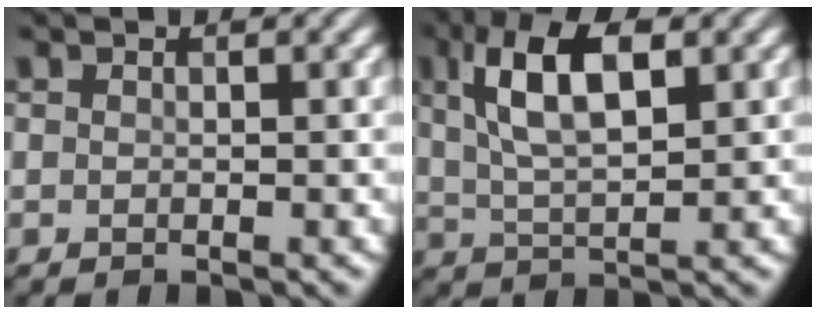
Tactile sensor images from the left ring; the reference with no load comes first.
{"total": 7.6, "force": [2.6, 3.1, 6.4], "torque": [-0.123, 0.013, 0.045]}